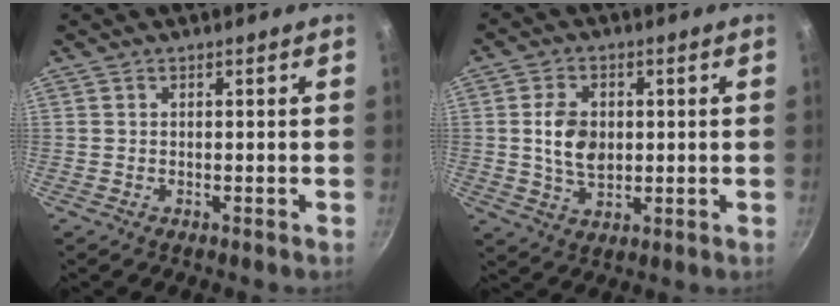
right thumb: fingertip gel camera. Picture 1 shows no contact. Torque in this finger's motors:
{"motor_torque": [0.39, -0.39, 0.83, -0.77, 0.07]}